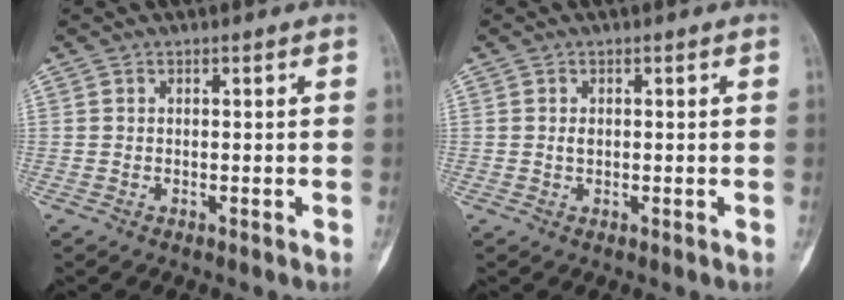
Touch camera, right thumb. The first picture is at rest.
{"total": 1.0, "force": [0.1, 0.7, 0.7], "torque": [-0.012, 0.001, 0.002]}